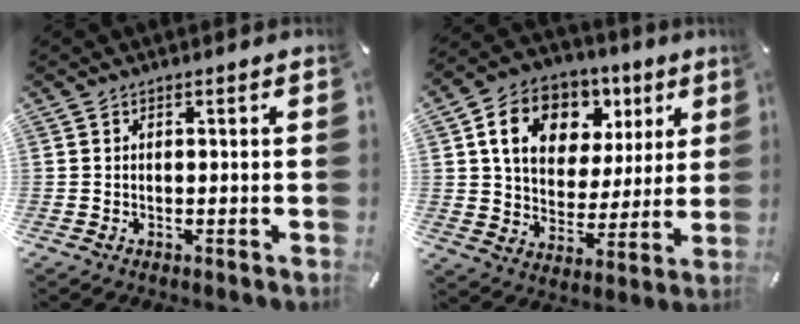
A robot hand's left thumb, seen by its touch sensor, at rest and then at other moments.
{"total": 14.7, "force": [6.3, 11.2, 7.1], "torque": [-0.117, -0.017, 0.117]}